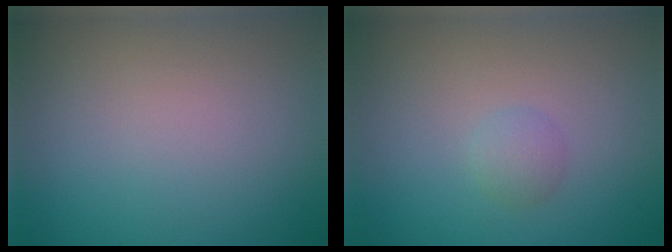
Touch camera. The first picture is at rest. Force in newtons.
{"total": 1.3, "press": 1.3, "slide": 0.0}